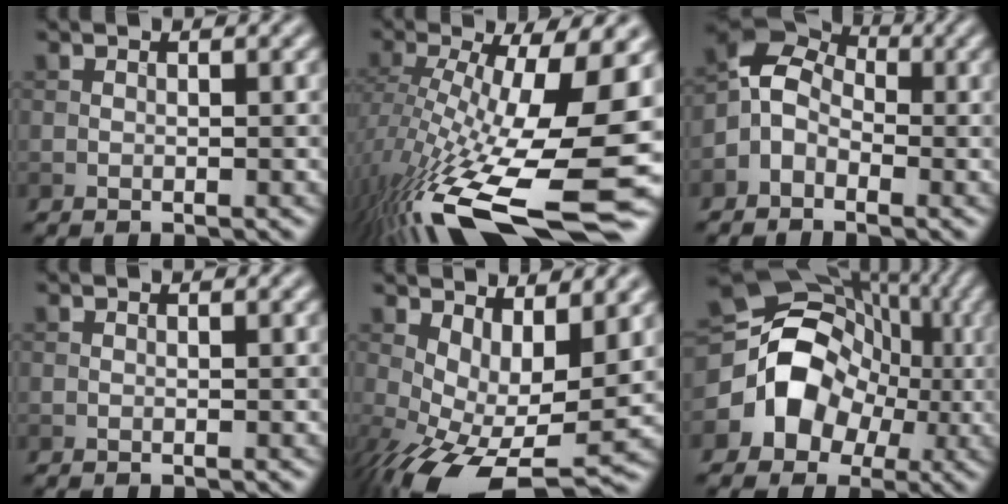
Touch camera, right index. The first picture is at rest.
{"total": 16.2, "force": [-4.3, 4.8, 14.9], "torque": [-0.269, -0.012, -0.070]}
{"total": 4.5, "force": [-1.7, 3.7, 2.1], "torque": [-0.032, 0.016, -0.048]}
{"total": 0.0}
{"total": 10.5, "force": [-1.0, 4.5, 9.4], "torque": [-0.159, -0.013, -0.006]}
{"total": 12.1, "force": [-1.4, 10.4, 6.0], "torque": [-0.102, 0.009, -0.048]}